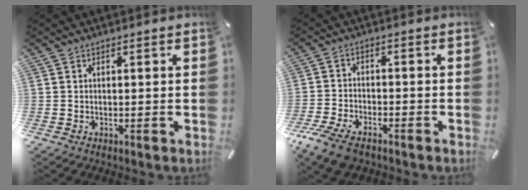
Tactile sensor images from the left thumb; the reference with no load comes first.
{"total": 7.2, "force": [-4.9, 3.7, 3.9], "torque": [-0.096, 0.012, -0.095]}